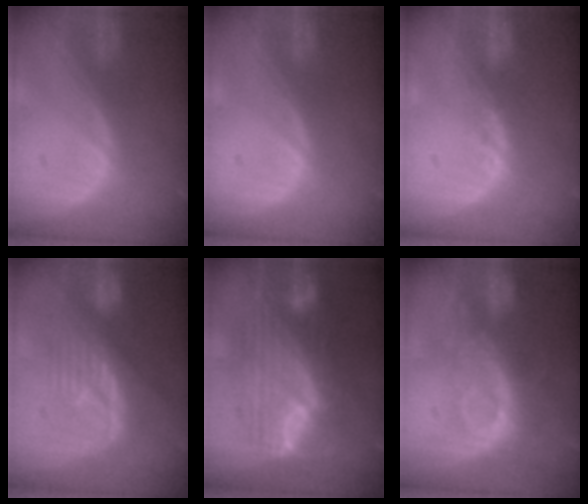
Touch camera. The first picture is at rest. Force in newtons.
{"total": 0.0}
{"total": 1.8, "press": 1.5, "slide": 1.0}
{"total": 8.3, "press": 8.2, "slide": 1.3}
{"total": 11.8, "press": 11.7, "slide": 1.1}
{"total": 9.3, "press": 8.2, "slide": 4.3}